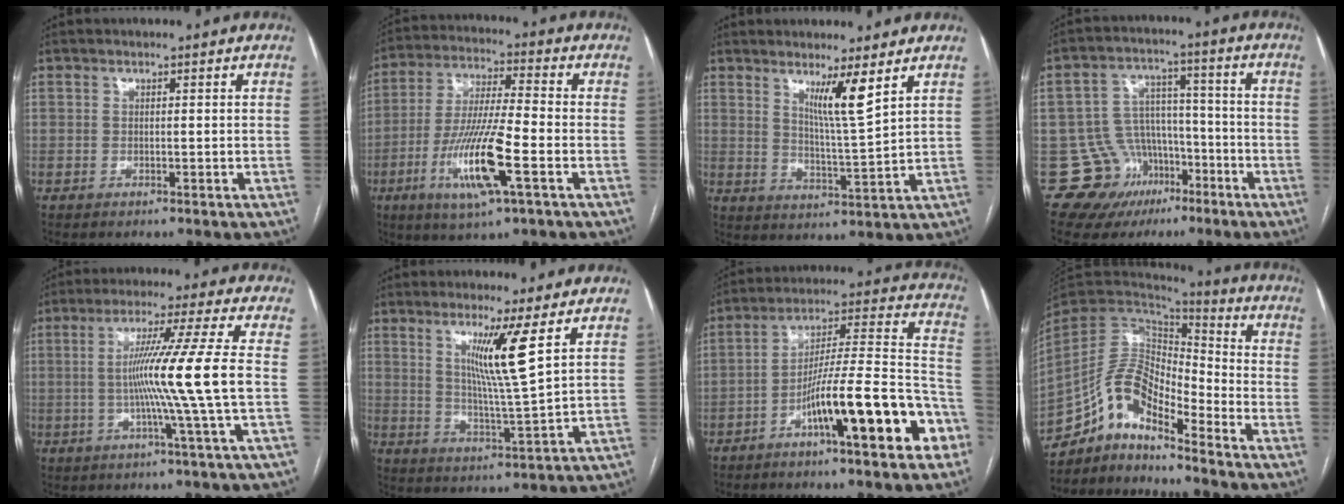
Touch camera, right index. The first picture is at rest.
{"total": 13.9, "force": [-4.9, 1.1, 12.9], "torque": [-0.259, -0.016, -0.090]}
{"total": 6.1, "force": [3.7, -0.9, 4.7], "torque": [-0.080, -0.023, 0.064]}
{"total": 11.8, "force": [-5.9, 10.1, 1.5], "torque": [-0.021, 0.070, -0.078]}
{"total": 13.0, "force": [-1.4, -3.4, 12.5], "torque": [-0.211, -0.004, -0.024]}
{"total": 8.4, "force": [3.8, -1.6, 7.3], "torque": [-0.126, -0.022, 0.070]}
{"total": 17.6, "force": [-8.4, 2.2, 15.2], "torque": [-0.216, 0.024, -0.126]}
{"total": 12.2, "force": [-9.6, 3.5, 6.7], "torque": [-0.128, 0.036, -0.180]}